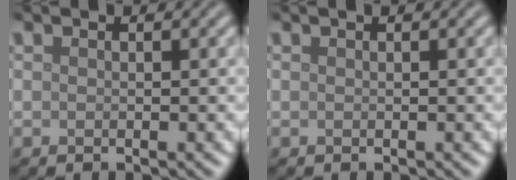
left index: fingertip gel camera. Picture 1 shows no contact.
{"total": 0.0}